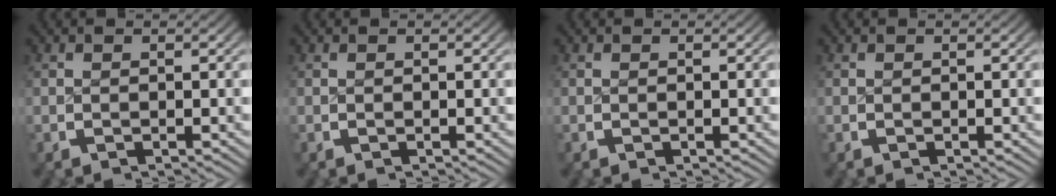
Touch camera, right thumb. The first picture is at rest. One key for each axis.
{"total": 0.0}
{"total": 0.0}
{"total": 0.0}